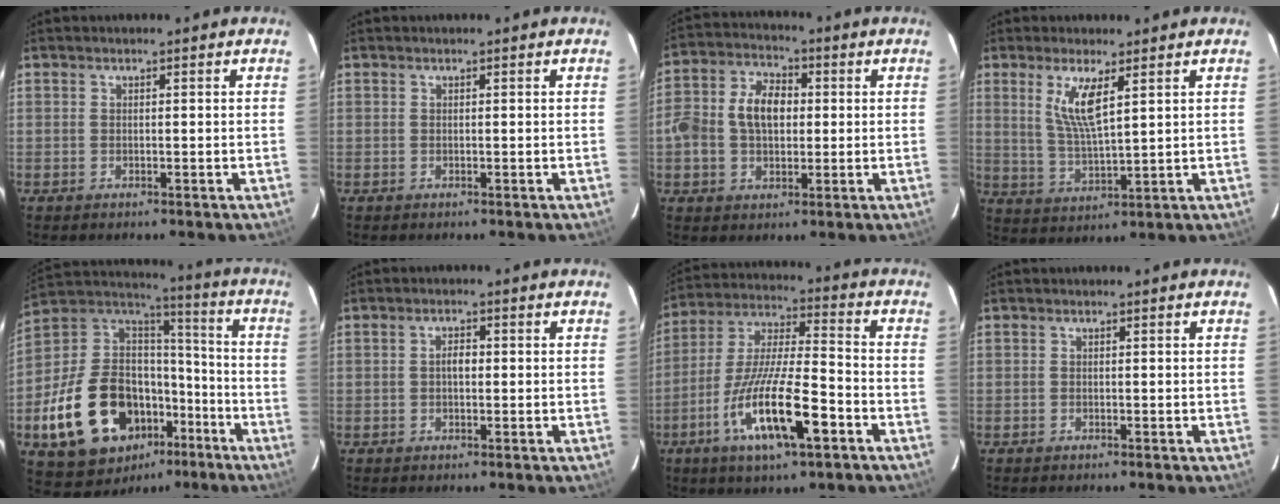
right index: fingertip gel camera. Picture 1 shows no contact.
{"total": 0.0}
{"total": 9.6, "force": [0.2, 6.6, 7.0], "torque": [-0.142, 0.026, 0.001]}
{"total": 7.3, "force": [3.2, 1.3, 6.4], "torque": [-0.127, -0.012, 0.067]}
{"total": 26.9, "force": [-12.0, 16.8, 17.3], "torque": [-0.365, 0.015, -0.181]}
{"total": 2.1, "force": [0.0, 1.2, 1.7], "torque": [-0.031, 0.008, -0.002]}
{"total": 17.0, "force": [-7.6, 3.7, 14.7], "torque": [-0.292, -0.020, -0.142]}
{"total": 0.0}